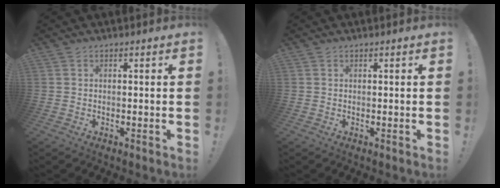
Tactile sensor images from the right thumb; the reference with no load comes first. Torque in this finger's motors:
{"motor_torque": [0.00, 0.00, 0.03, -0.04, 0.00]}